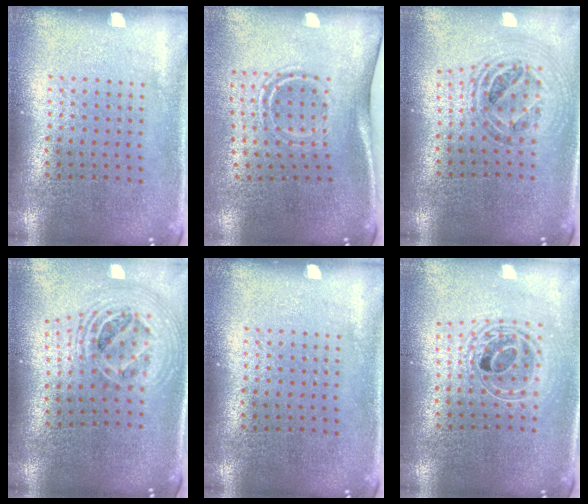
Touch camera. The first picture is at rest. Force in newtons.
{"total": 1.9, "press": 1.1, "slide": 1.5}
{"total": 1.0, "press": 1.0, "slide": 0.2}
{"total": 2.5, "press": 1.9, "slide": 1.7}
{"total": 0.0}
{"total": 1.8, "press": 1.5, "slide": 1.0}